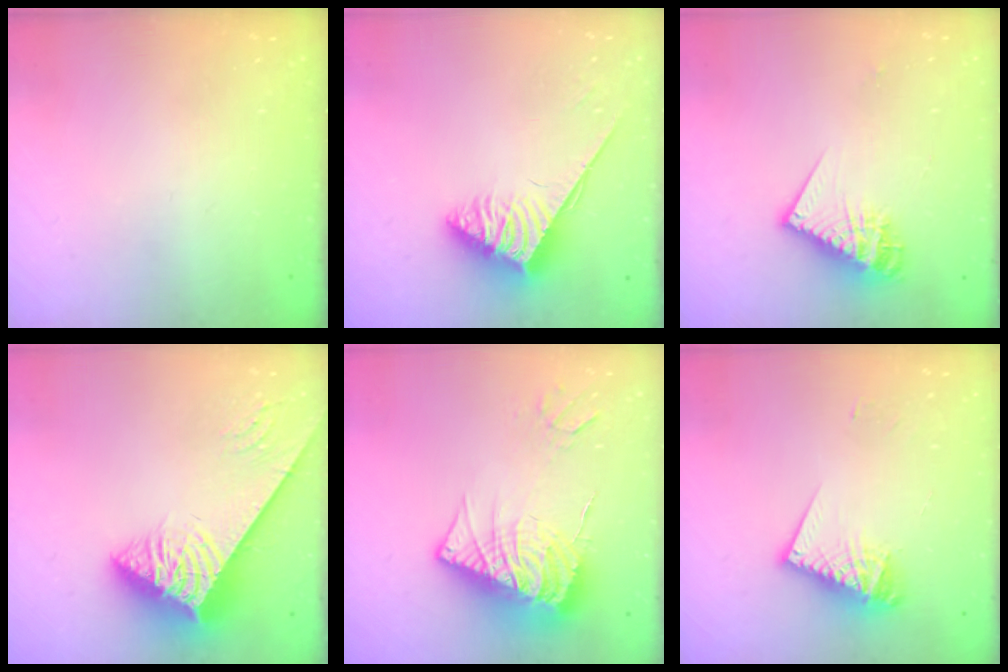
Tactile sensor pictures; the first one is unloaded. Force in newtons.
{"total": 3.9, "press": 3.8, "slide": 0.7}
{"total": 13.2, "press": 13.1, "slide": 1.2}
{"total": 7.6, "press": 7.6, "slide": 0.8}
{"total": 17.7, "press": 17.6, "slide": 1.9}
{"total": 11.4, "press": 11.4, "slide": 1.0}